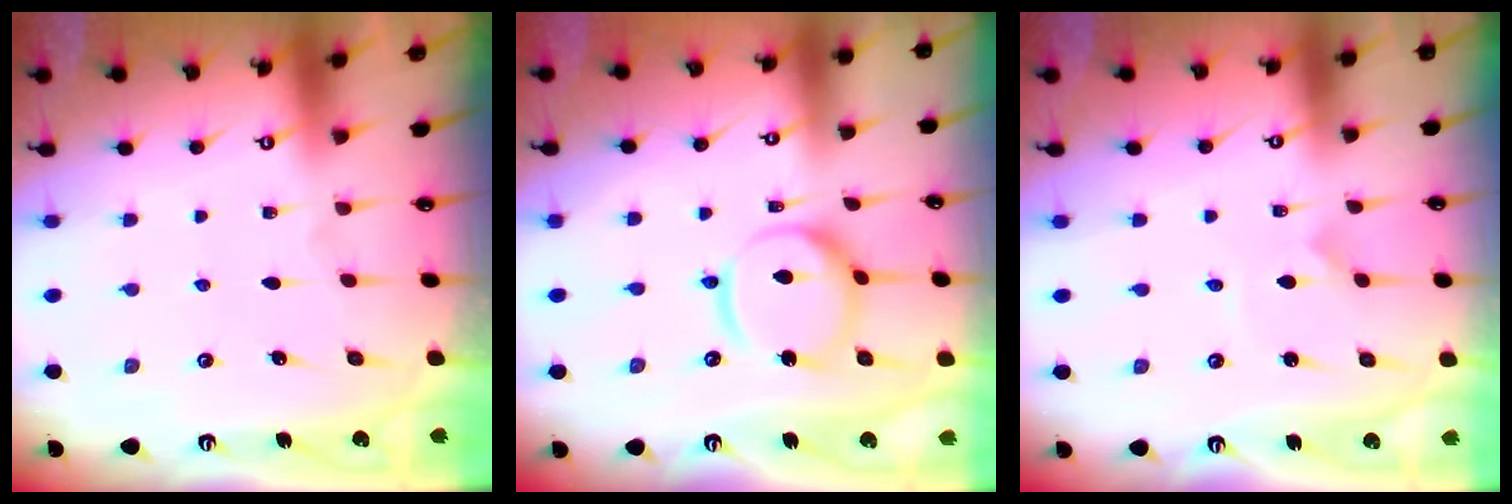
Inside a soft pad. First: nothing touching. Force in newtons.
{"total": 12.8, "press": 12.7, "slide": 1.4}
{"total": 0.6, "press": 0.5, "slide": 0.1}